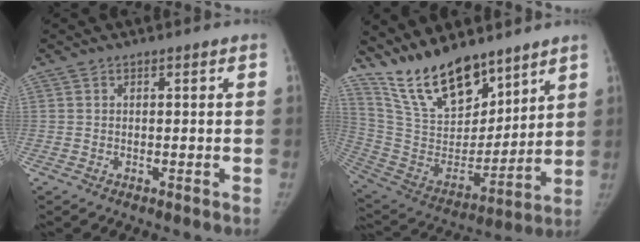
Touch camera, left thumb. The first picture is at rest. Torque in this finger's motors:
{"motor_torque": [0.26, 0.19, 1.40, -1.37, 0.09]}